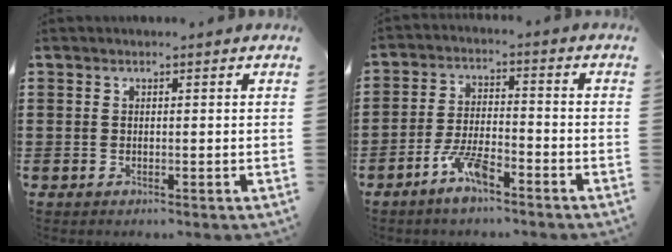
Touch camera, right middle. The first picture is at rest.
{"total": 6.3, "force": [-4.5, 1.7, 4.1], "torque": [-0.093, 0.003, -0.088]}